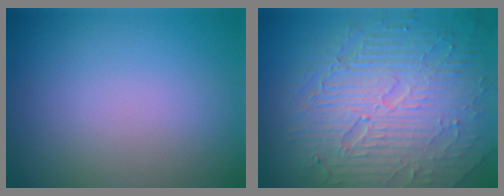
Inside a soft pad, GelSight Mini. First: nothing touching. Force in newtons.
{"total": 9.7, "press": 6.3, "slide": 7.4}